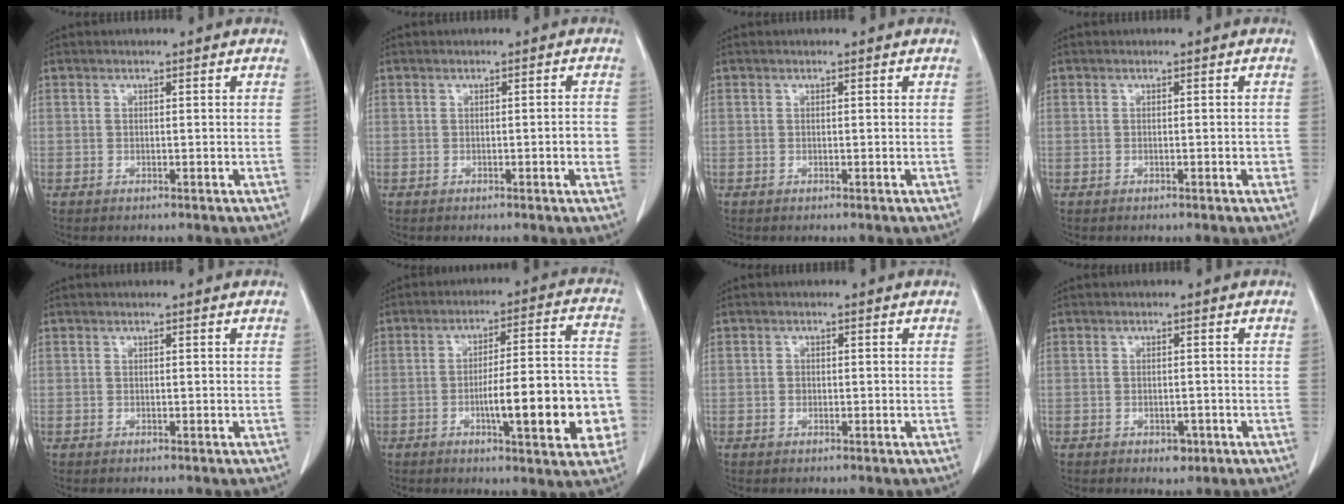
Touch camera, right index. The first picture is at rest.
{"total": 2.0, "force": [-0.5, 0.3, 1.9], "torque": [-0.022, 0.001, -0.008]}
{"total": 0.0}
{"total": 0.9, "force": [-0.3, 0.4, 0.8], "torque": [-0.006, 0.003, -0.003]}
{"total": 0.0}
{"total": 16.1, "force": [-4.5, 3.1, 15.2], "torque": [-0.185, 0.027, -0.057]}
{"total": 0.8, "force": [0.0, 0.7, 0.3], "torque": [0.000, 0.005, 0.001]}
{"total": 2.0, "force": [-1.0, 1.3, 1.2], "torque": [-0.009, 0.003, -0.003]}